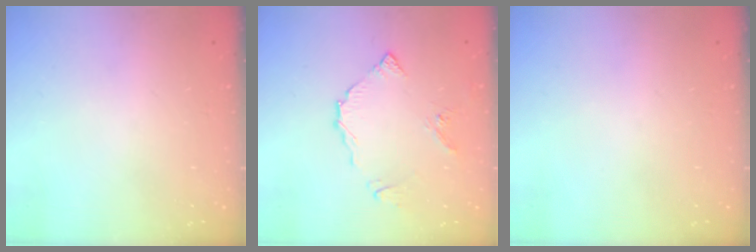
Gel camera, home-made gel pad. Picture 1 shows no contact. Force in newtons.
{"total": 7.4, "press": 7.3, "slide": 0.6}
{"total": 0.0}